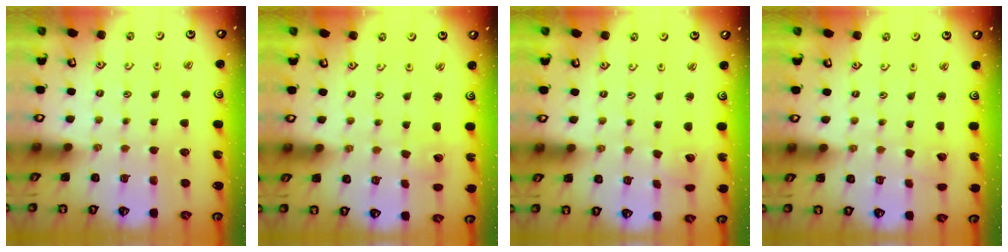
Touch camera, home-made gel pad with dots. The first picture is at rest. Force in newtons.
{"total": 1.6, "press": 1.6, "slide": 0.2}
{"total": 1.9, "press": 1.9, "slide": 0.1}
{"total": 2.7, "press": 2.7, "slide": 0.3}